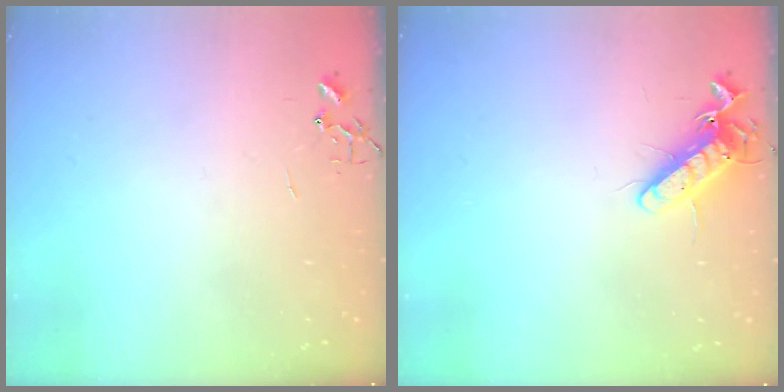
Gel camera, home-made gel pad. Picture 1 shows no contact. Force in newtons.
{"total": 11.7, "press": 11.6, "slide": 1.7}